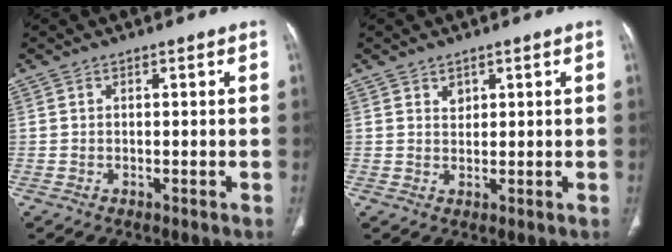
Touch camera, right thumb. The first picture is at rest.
{"total": 1.6, "force": [1.1, 1.1, 0.6], "torque": [0.001, -0.008, 0.018]}